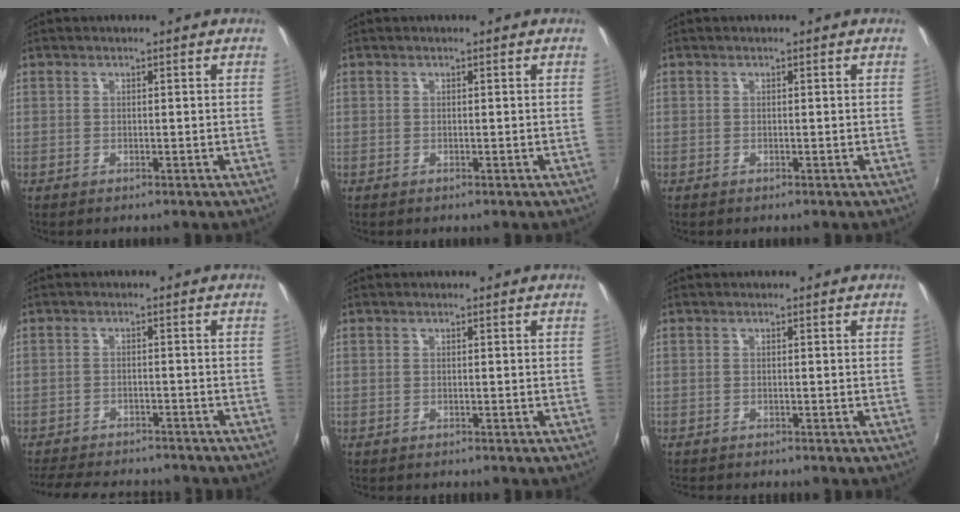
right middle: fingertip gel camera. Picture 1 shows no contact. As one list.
[{"total": 0.0}, {"total": 0.0}, {"total": 13.1, "force": [-11.6, 3.6, 4.9], "torque": [-0.116, -0.009, -0.169]}, {"total": 1.1, "force": [-1.0, 0.2, 0.2], "torque": [-0.006, -0.005, -0.016]}, {"total": 2.2, "force": [-2.1, 0.2, 0.6], "torque": [-0.018, -0.013, -0.036]}]